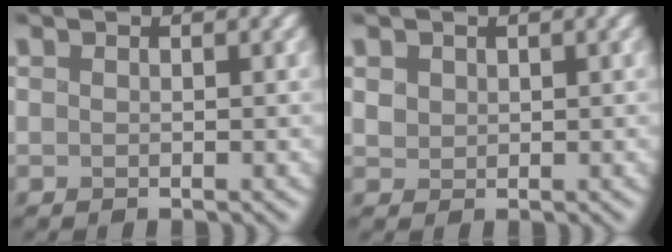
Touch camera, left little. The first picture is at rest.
{"total": 1.1, "force": [0.3, 1.0, 0.4], "torque": [-0.009, -0.001, 0.008]}